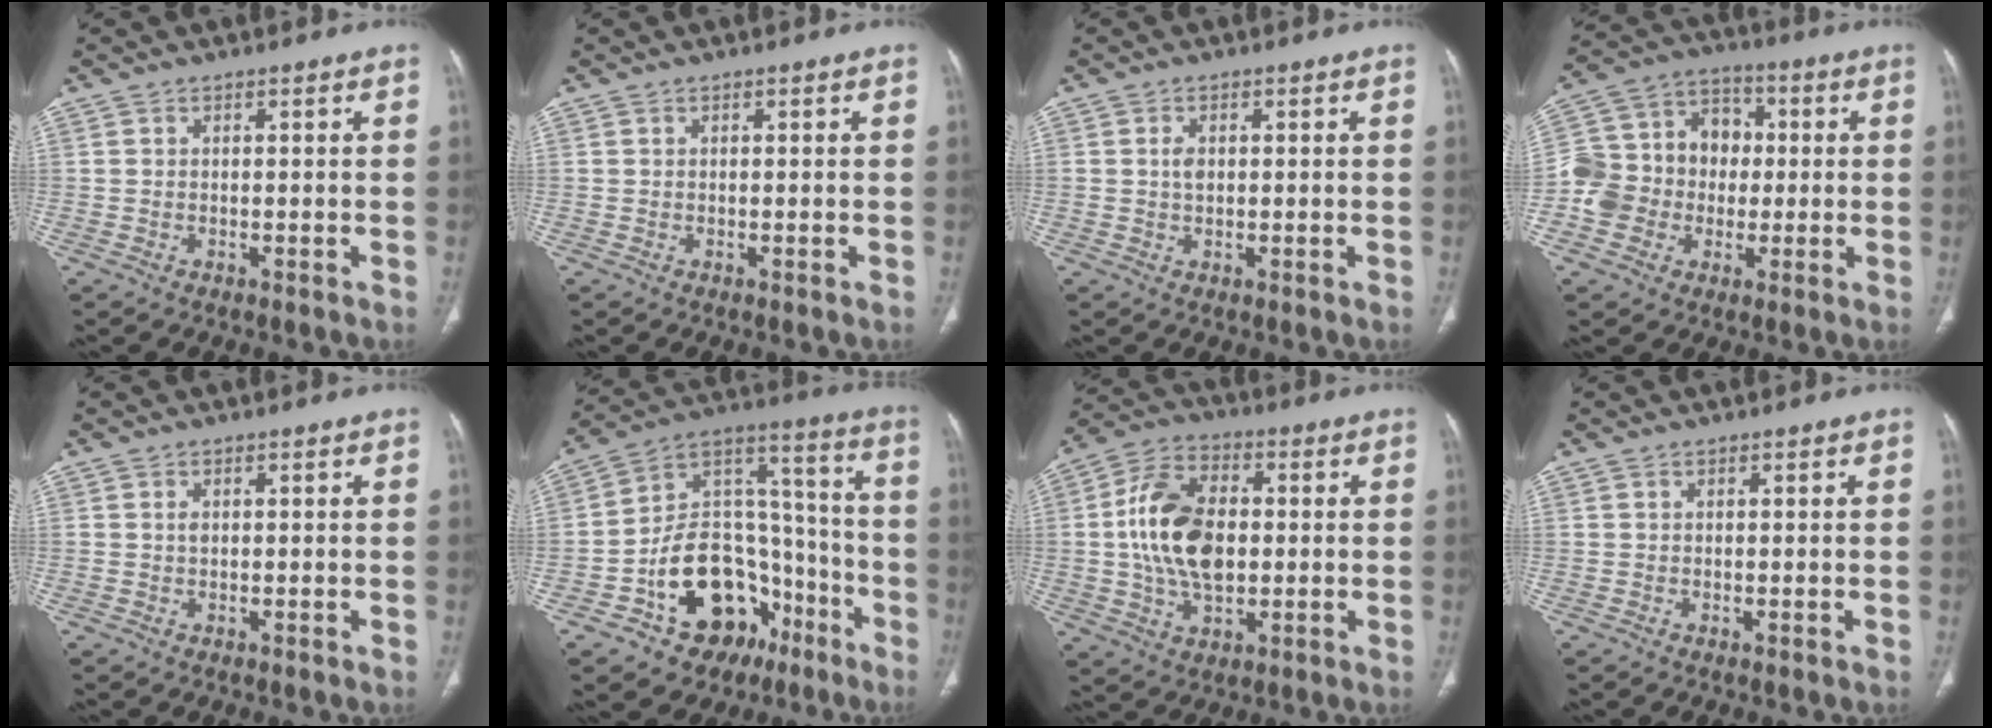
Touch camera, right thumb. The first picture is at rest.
{"total": 0.0}
{"total": 1.9, "force": [0.3, 1.3, 1.4], "torque": [-0.024, 0.001, 0.005]}
{"total": 14.5, "force": [-1.6, 12.8, 6.6], "torque": [-0.096, 0.043, -0.033]}
{"total": 0.9, "force": [0.2, 0.7, 0.6], "torque": [-0.010, 0.001, 0.003]}
{"total": 23.3, "force": [-10.3, 15.9, 13.6], "torque": [-0.165, 0.101, -0.153]}
{"total": 15.5, "force": [0.3, 9.7, 12.1], "torque": [-0.213, 0.017, 0.004]}
{"total": 0.0}